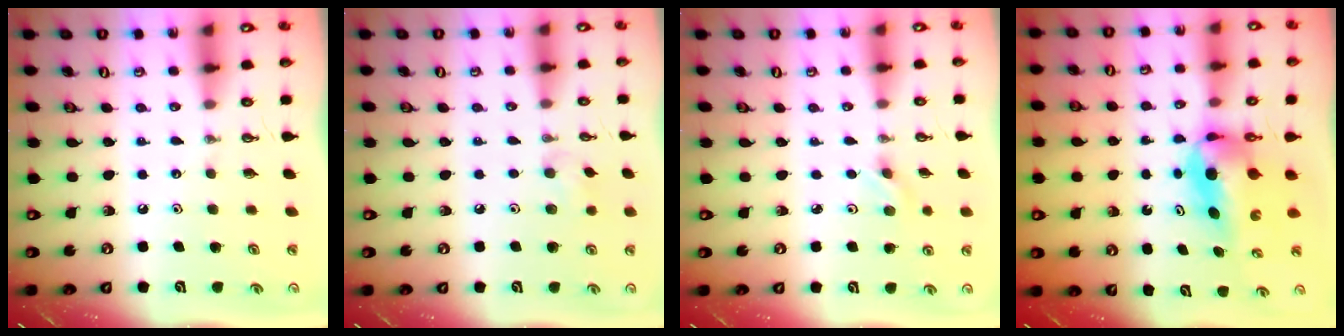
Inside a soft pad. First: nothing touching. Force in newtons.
{"total": 6.7, "press": 6.7, "slide": 0.9}
{"total": 2.7, "press": 2.3, "slide": 1.4}
{"total": 6.8, "press": 6.5, "slide": 2.3}